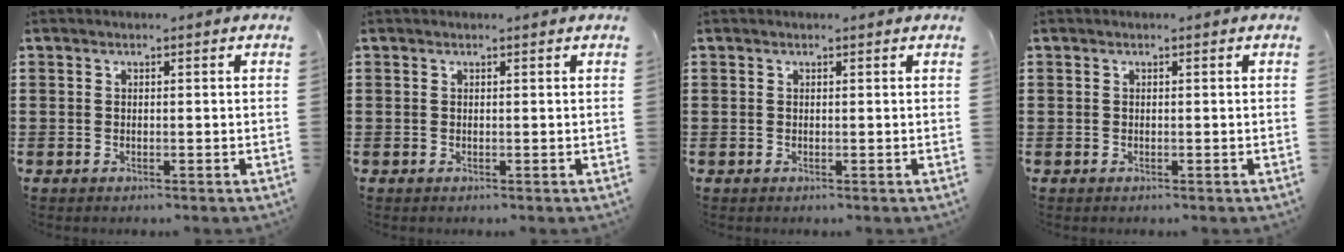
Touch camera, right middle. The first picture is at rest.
{"total": 0.0}
{"total": 0.0}
{"total": 0.0}